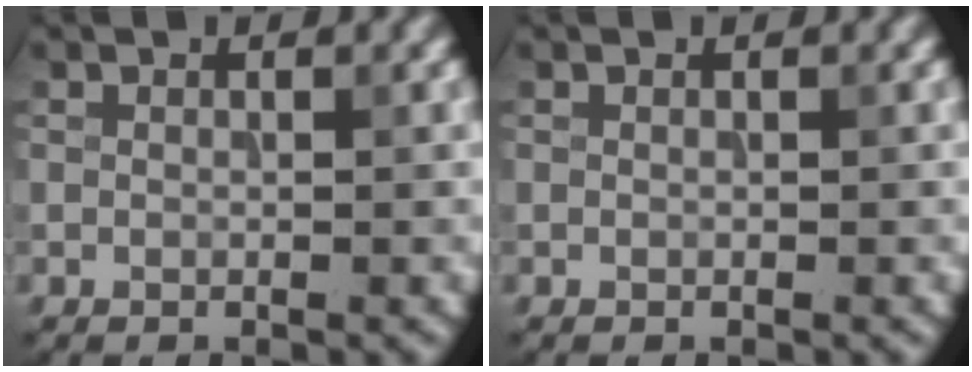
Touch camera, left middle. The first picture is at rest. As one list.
[{"total": 0.0}]